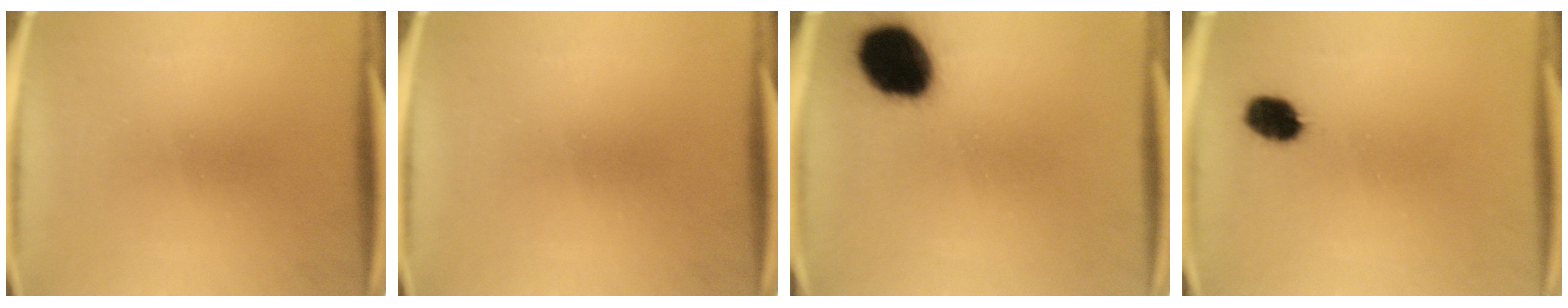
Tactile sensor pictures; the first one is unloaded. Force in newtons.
{"total": 0.0}
{"total": 17.1}
{"total": 5.5}